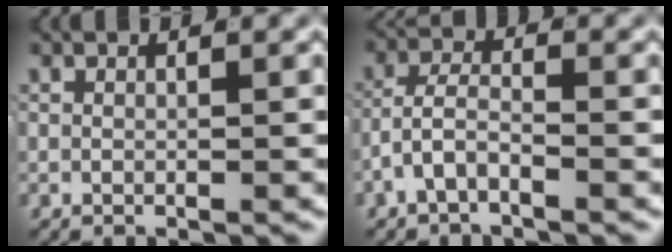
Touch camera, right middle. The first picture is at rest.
{"total": 3.0, "force": [-1.6, 1.4, 2.1], "torque": [-0.038, -0.005, -0.031]}